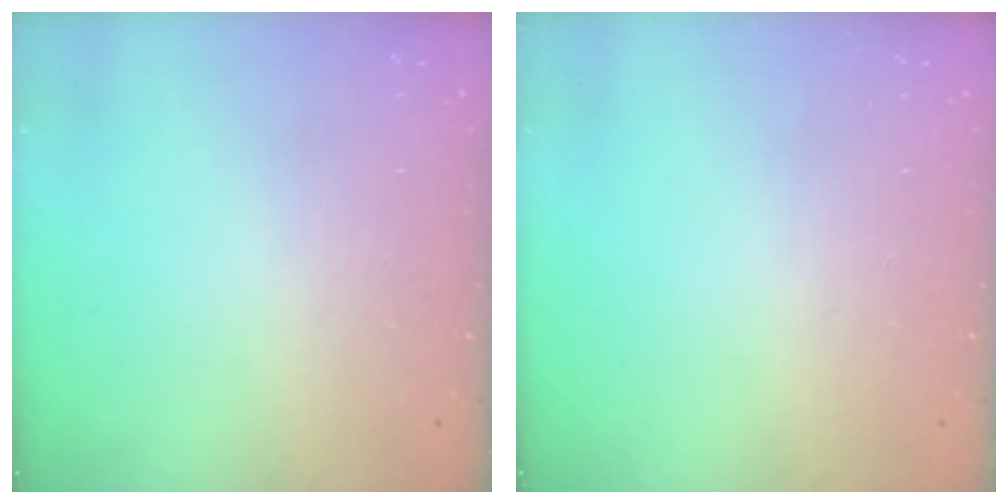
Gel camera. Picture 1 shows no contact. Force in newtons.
{"total": 0.0}